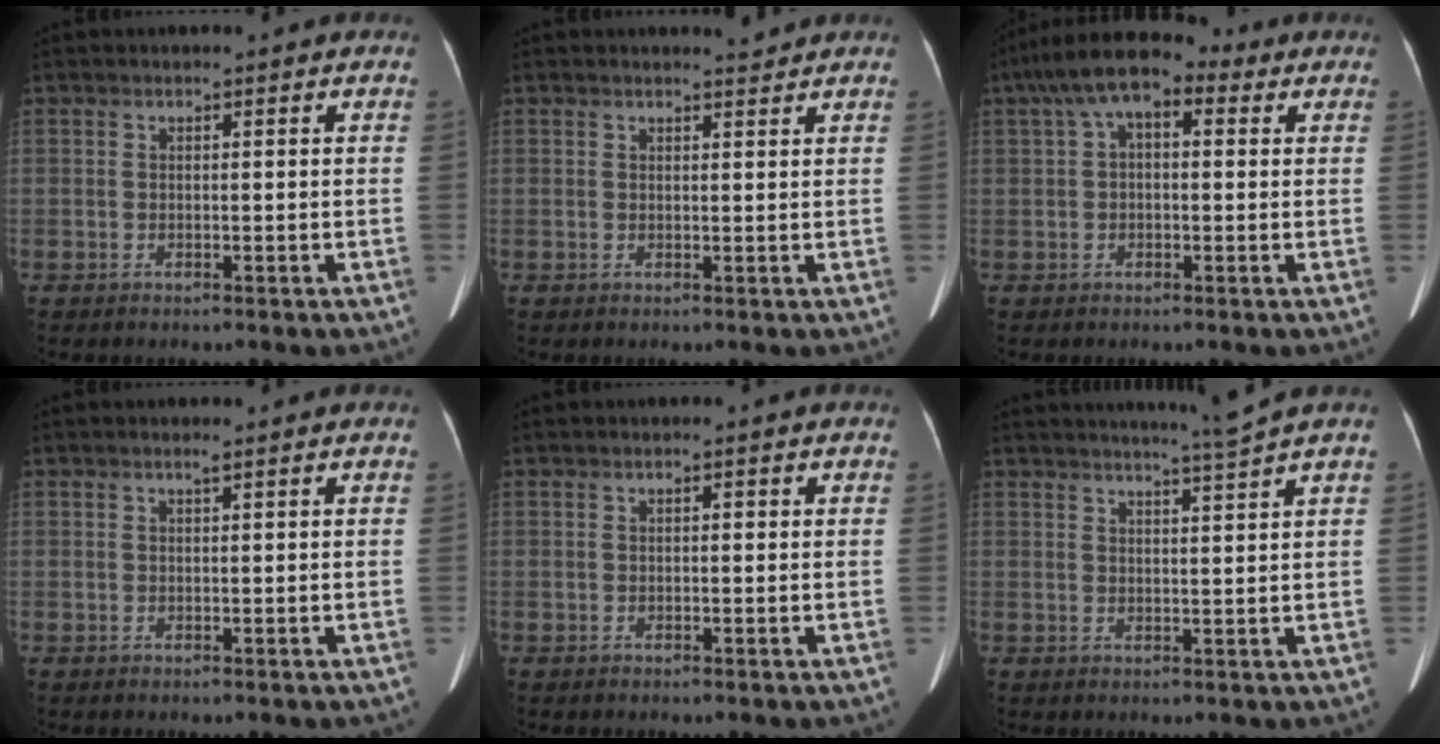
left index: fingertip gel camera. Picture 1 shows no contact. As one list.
[{"total": 1.4, "force": [1.4, -0.1, 0.1], "torque": [-0.006, -0.008, 0.022]}, {"total": 9.6, "force": [4.2, 4.5, 7.4], "torque": [-0.133, 0.056, 0.067]}, {"total": 0.7, "force": [0.4, 0.0, 0.6], "torque": [-0.011, 0.002, 0.009]}, {"total": 0.7, "force": [0.2, 0.3, 0.6], "torque": [-0.009, 0.004, 0.002]}, {"total": 4.1, "force": [3.4, -1.9, 1.2], "torque": [-0.021, -0.016, 0.056]}]